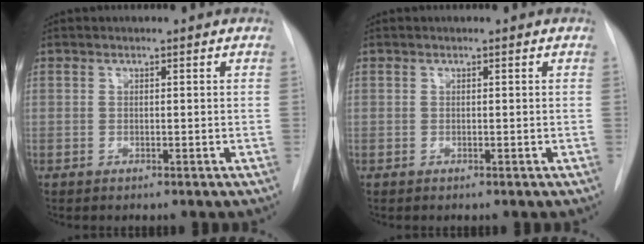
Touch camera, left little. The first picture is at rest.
{"total": 0.0}